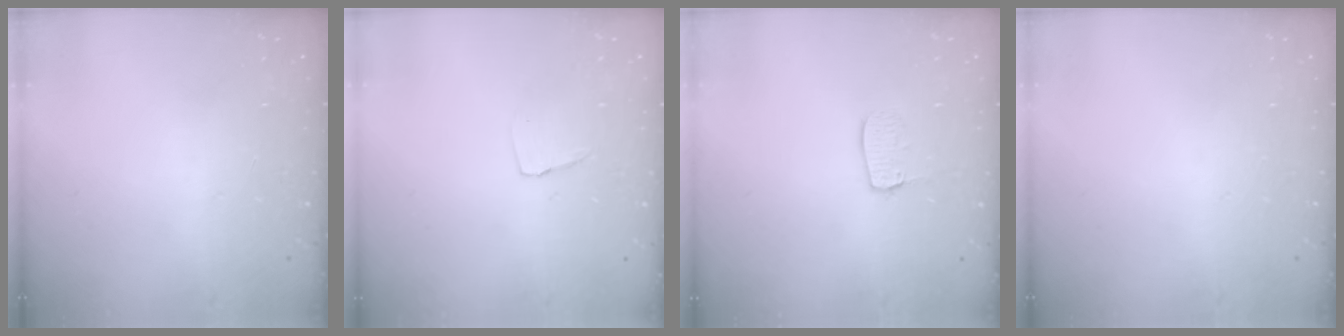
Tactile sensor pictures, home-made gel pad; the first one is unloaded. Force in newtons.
{"total": 3.6, "press": 3.6, "slide": 0.3}
{"total": 6.6, "press": 6.6, "slide": 0.5}
{"total": 0.0}